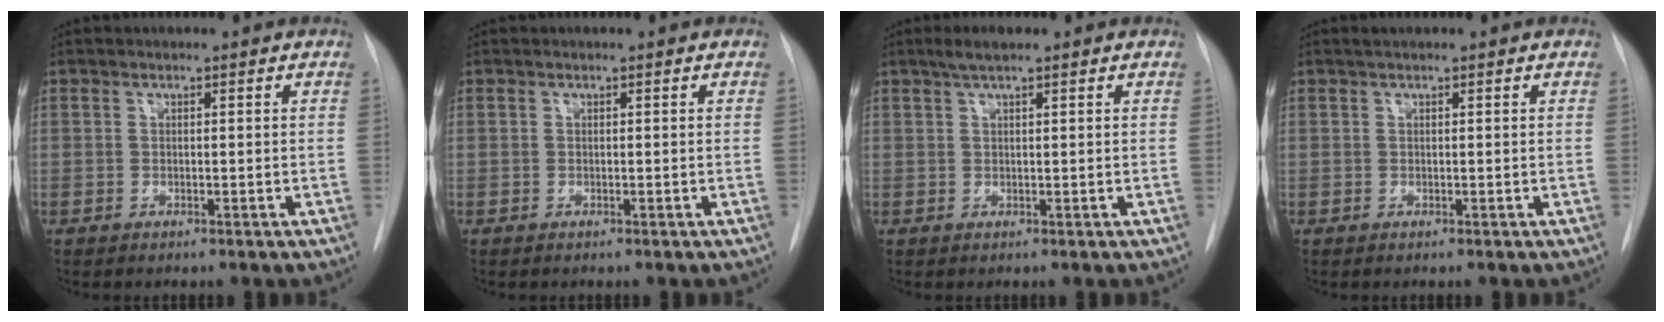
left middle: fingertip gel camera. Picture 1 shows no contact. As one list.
[{"total": 0.0}, {"total": 2.5, "force": [1.8, 0.3, 1.8], "torque": [-0.039, 0.007, 0.033]}, {"total": 0.7, "force": [0.5, 0.0, 0.4], "torque": [-0.011, 0.007, 0.010]}]